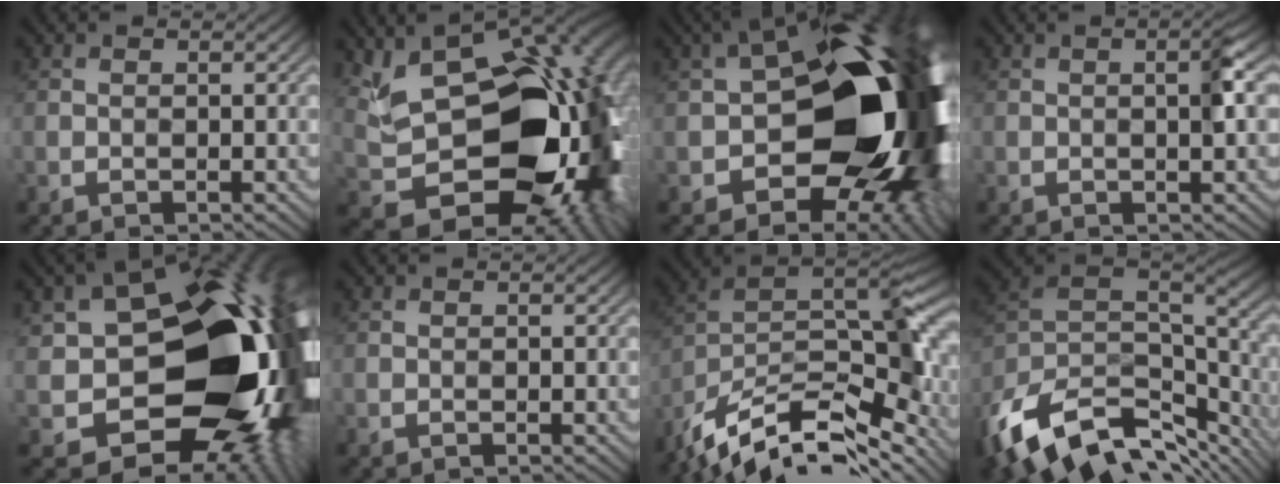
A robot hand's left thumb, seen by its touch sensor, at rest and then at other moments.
{"total": 20.3, "force": [2.3, 12.8, 15.6], "torque": [-0.208, -0.032, 0.081]}
{"total": 21.6, "force": [-0.7, 13.5, 16.8], "torque": [-0.206, -0.031, 0.003]}
{"total": 2.1, "force": [0.2, 0.1, 2.1], "torque": [-0.034, 0.004, 0.002]}
{"total": 21.7, "force": [0.5, 15.4, 15.2], "torque": [-0.195, -0.042, 0.050]}
{"total": 0.0}
{"total": 14.5, "force": [-9.2, 5.6, 9.6], "torque": [-0.217, -0.004, -0.160]}
{"total": 15.7, "force": [-9.4, 8.0, 9.7], "torque": [-0.246, -0.037, -0.143]}